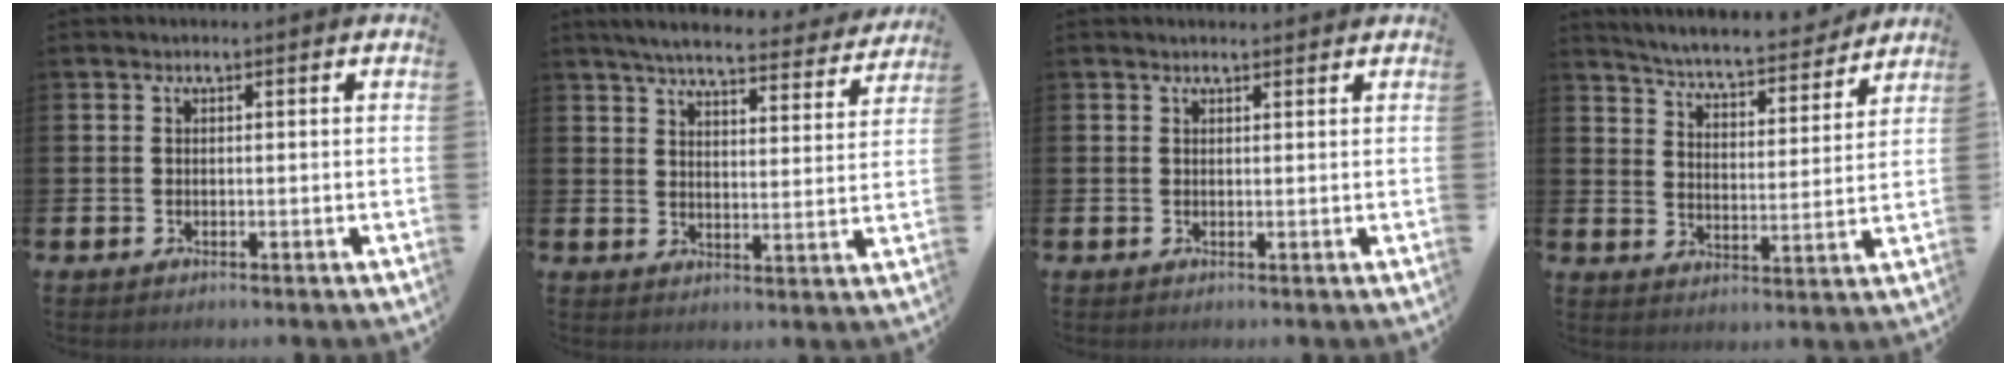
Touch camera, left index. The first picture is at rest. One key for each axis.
{"total": 5.7, "fx": 5.4, "fy": 0.6, "fz": 1.8, "tx": -0.046, "ty": -0.037, "tz": 0.089}
{"total": 0.6, "fx": 0.6, "fy": 0.2, "fz": 0.1, "tx": 0.004, "ty": 0.000, "tz": 0.009}
{"total": 4.0, "fx": 3.8, "fy": 0.9, "fz": 0.5, "tx": -0.040, "ty": -0.037, "tz": 0.059}